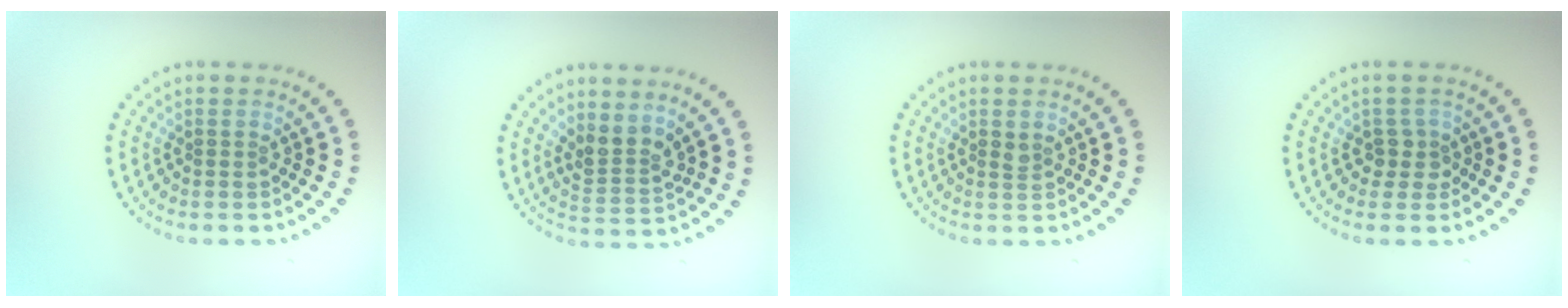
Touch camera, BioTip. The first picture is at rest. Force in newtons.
{"total": 2.6, "press": 1.9, "slide": 1.8}
{"total": 0.7, "press": 0.6, "slide": 0.4}
{"total": 1.7, "press": 1.4, "slide": 1.0}